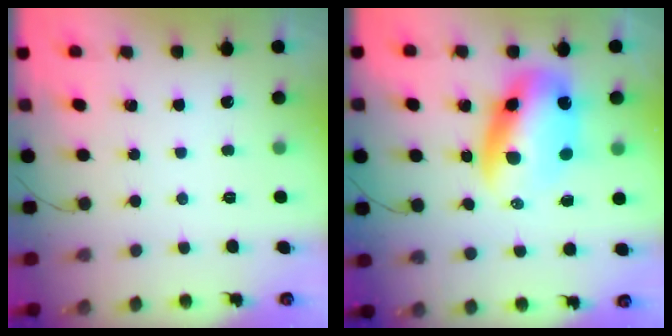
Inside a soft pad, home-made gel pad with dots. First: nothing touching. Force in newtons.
{"total": 12.0, "press": 11.6, "slide": 3.0}